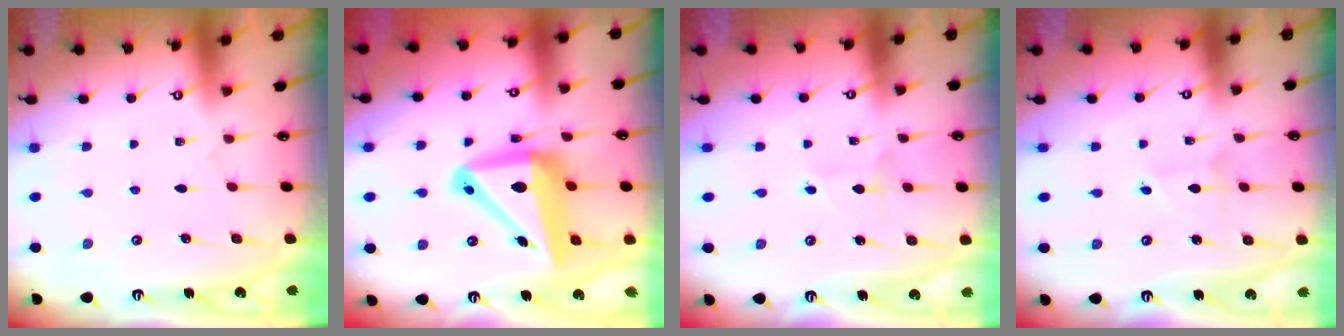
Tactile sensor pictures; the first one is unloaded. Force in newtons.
{"total": 15.7, "press": 15.4, "slide": 3.0}
{"total": 1.9, "press": 1.9, "slide": 0.1}
{"total": 1.4, "press": 1.4, "slide": 0.1}